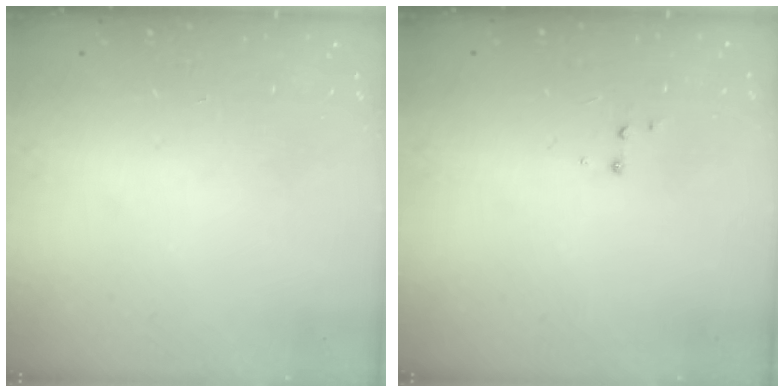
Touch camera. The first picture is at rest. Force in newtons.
{"total": 3.4, "press": 3.3, "slide": 0.6}